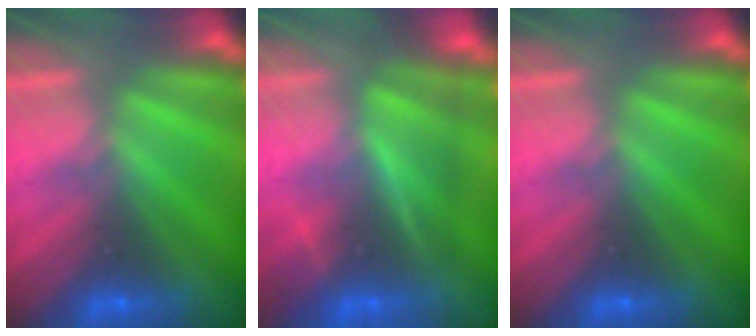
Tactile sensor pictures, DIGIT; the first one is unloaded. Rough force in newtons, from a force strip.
{"total": 4.2}
{"total": 0.0}